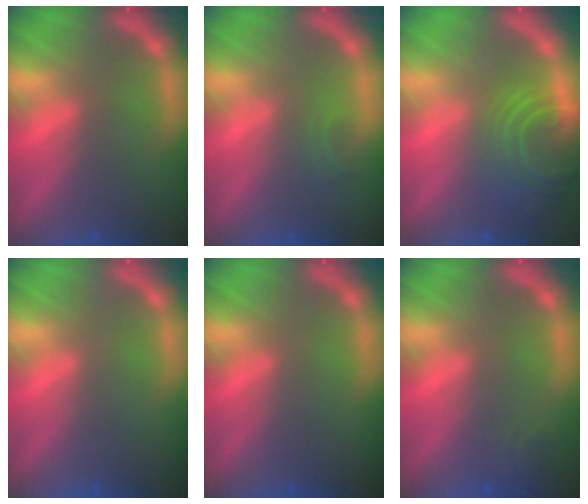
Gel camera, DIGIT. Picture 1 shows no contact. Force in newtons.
{"total": 0.9}
{"total": 7.6}
{"total": 0.0}
{"total": 0.0}
{"total": 1.4}